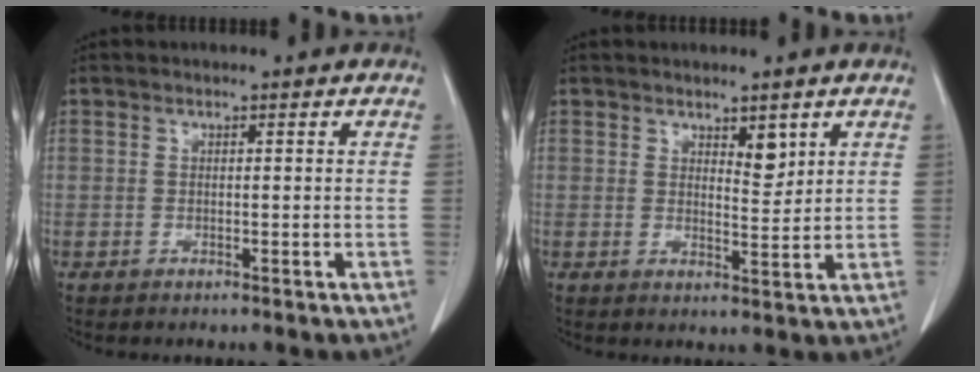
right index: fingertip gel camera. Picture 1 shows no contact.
{"total": 3.0, "force": [1.9, 1.1, 2.1], "torque": [-0.032, -0.009, 0.034]}